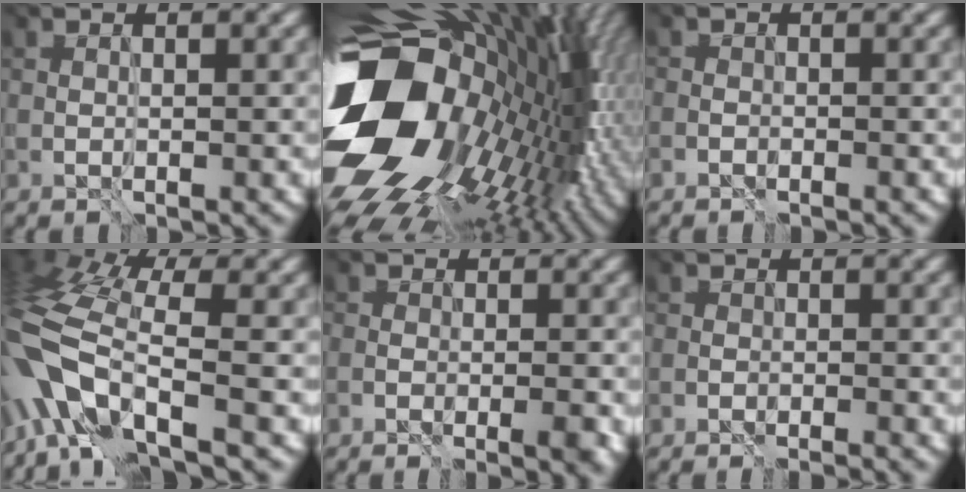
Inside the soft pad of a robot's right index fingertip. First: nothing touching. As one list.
[{"total": 19.2, "force": [-2.3, 13.3, 13.7], "torque": [-0.295, -0.047, -0.015]}, {"total": 0.9, "force": [-0.8, 0.4, -0.1], "torque": [-0.001, -0.003, -0.017]}, {"total": 9.6, "force": [-3.6, 4.3, 7.8], "torque": [-0.181, 0.007, -0.083]}, {"total": 2.5, "force": [-1.3, 1.2, 1.7], "torque": [-0.018, -0.006, -0.021]}, {"total": 0.8, "force": [-0.8, 0.1, 0.2], "torque": [-0.002, -0.005, -0.015]}]